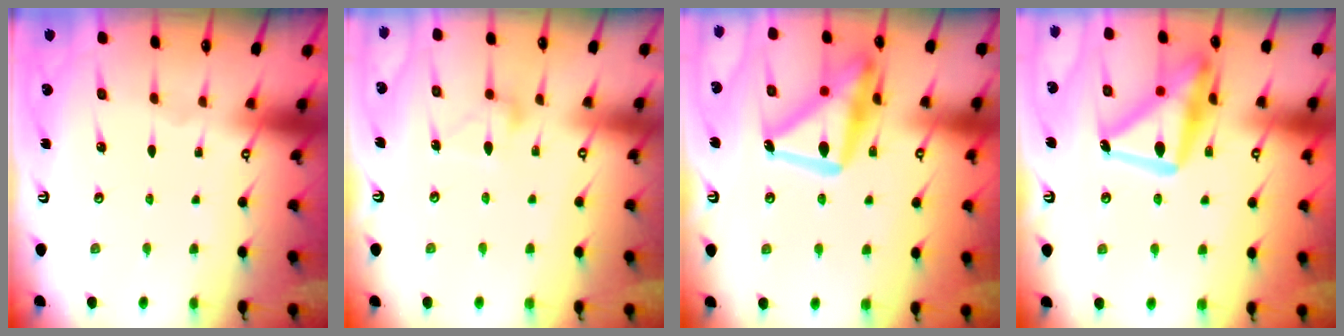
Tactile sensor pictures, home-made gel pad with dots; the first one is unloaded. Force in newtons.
{"total": 11.0, "press": 11.0, "slide": 0.4}
{"total": 22.8, "press": 22.8, "slide": 1.8}
{"total": 22.8, "press": 22.8, "slide": 1.8}